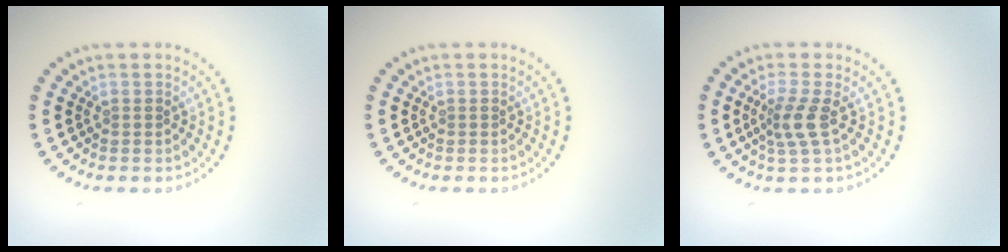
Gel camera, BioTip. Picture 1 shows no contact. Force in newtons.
{"total": 0.0}
{"total": 2.3, "press": 1.8, "slide": 1.5}